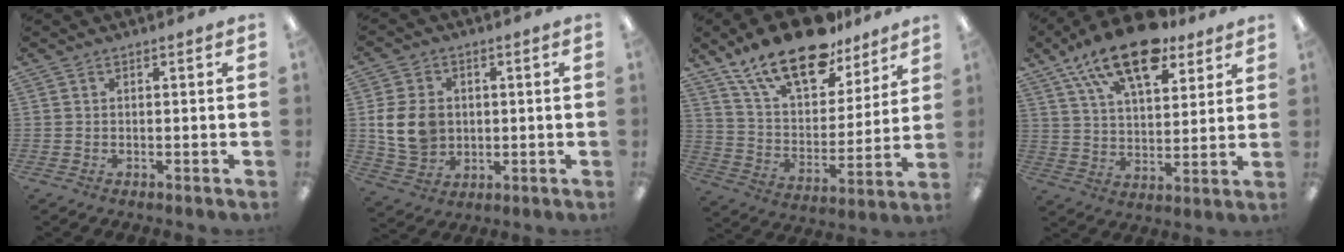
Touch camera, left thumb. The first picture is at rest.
{"total": 10.3, "force": [0.8, 8.3, 6.1], "torque": [-0.135, 0.011, 0.018]}
{"total": 20.6, "force": [14.7, 8.9, 11.3], "torque": [-0.202, -0.084, 0.260]}
{"total": 18.7, "force": [12.5, 8.5, 10.9], "torque": [-0.183, -0.057, 0.216]}